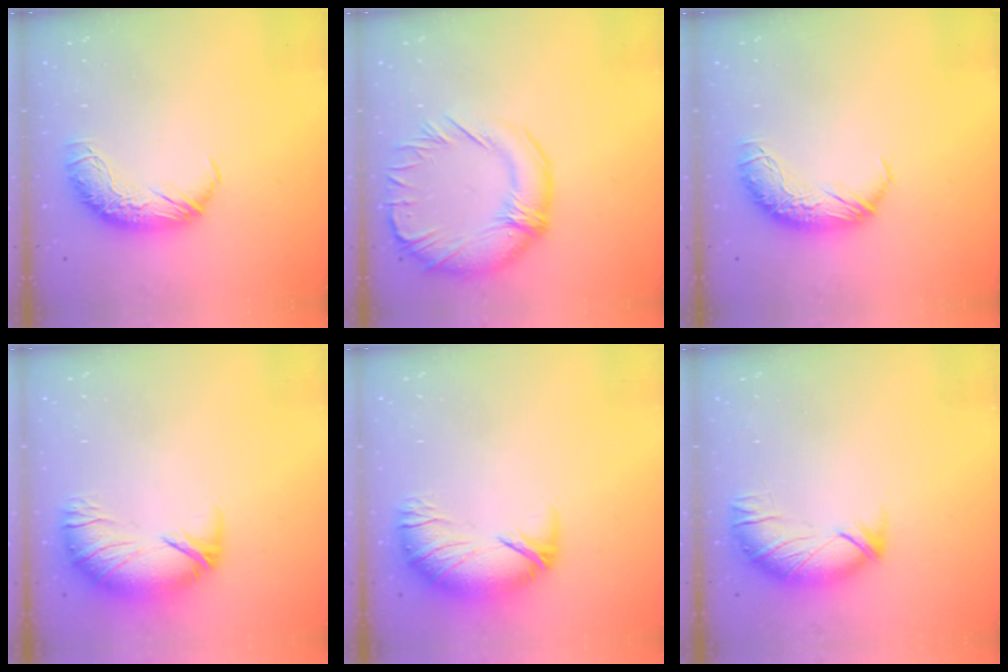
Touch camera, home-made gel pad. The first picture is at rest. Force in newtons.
{"total": 7.3, "press": 6.8, "slide": 2.8}
{"total": 0.0}
{"total": 2.8, "press": 1.7, "slide": 2.3}
{"total": 2.8, "press": 1.7, "slide": 2.3}
{"total": 3.1, "press": 2.7, "slide": 1.5}